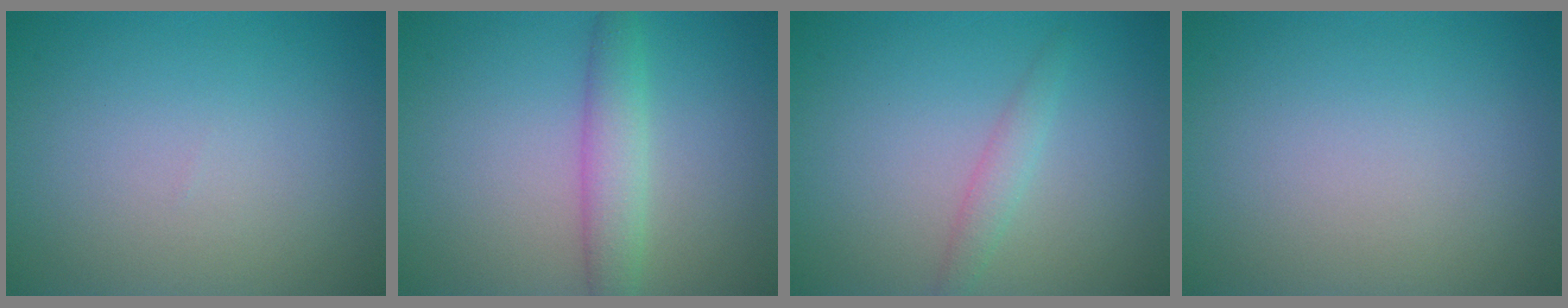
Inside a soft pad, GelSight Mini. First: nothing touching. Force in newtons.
{"total": 3.0, "press": 3.0, "slide": 0.1}
{"total": 1.5, "press": 1.5, "slide": 0.0}
{"total": 0.0}